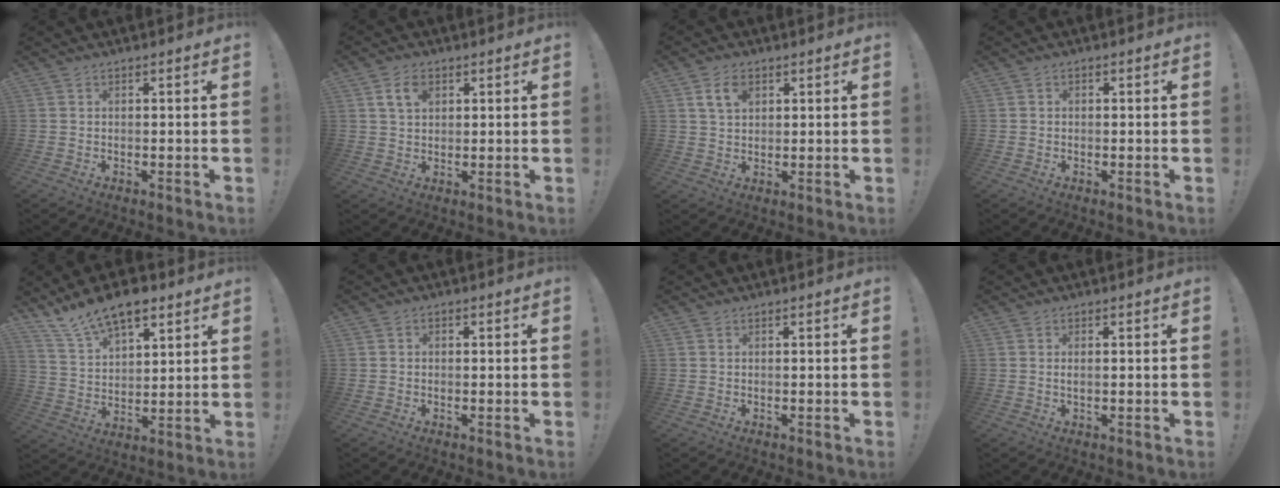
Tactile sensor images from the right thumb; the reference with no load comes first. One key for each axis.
{"total": 5.6, "fx": 2.4, "fy": 3.7, "fz": 3.5, "tx": -0.052, "ty": 0.000, "tz": 0.042}
{"total": 6.0, "fx": 2.6, "fy": 3.9, "fz": 3.7, "tx": -0.058, "ty": -0.002, "tz": 0.048}
{"total": 1.0, "fx": -0.4, "fy": 0.8, "fz": 0.5, "tx": -0.011, "ty": 0.005, "tz": -0.007}
{"total": 13.0, "fx": 9.7, "fy": 5.9, "fz": 6.3, "tx": -0.122, "ty": -0.054, "tz": 0.180}
{"total": 1.1, "fx": -0.5, "fy": 0.9, "fz": 0.4, "tx": -0.011, "ty": 0.006, "tz": -0.008}
{"total": 0.0}
{"total": 1.0, "fx": 0.1, "fy": 0.2, "fz": 1.0, "tx": -0.012, "ty": -0.002, "tz": 0.001}